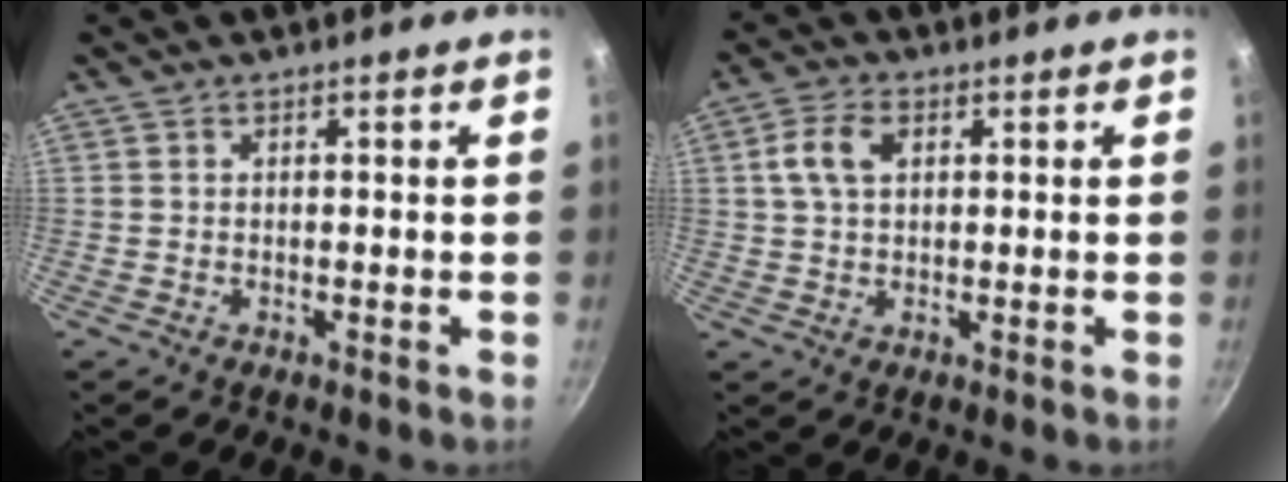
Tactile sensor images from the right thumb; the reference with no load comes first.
{"total": 5.8, "force": [1.7, 3.7, 4.2], "torque": [-0.083, 0.008, 0.032]}